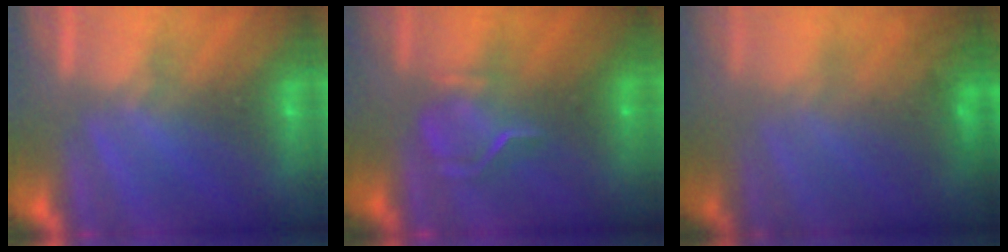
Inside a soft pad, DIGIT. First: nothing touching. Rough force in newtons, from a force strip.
{"total": 3.3}
{"total": 3.6}